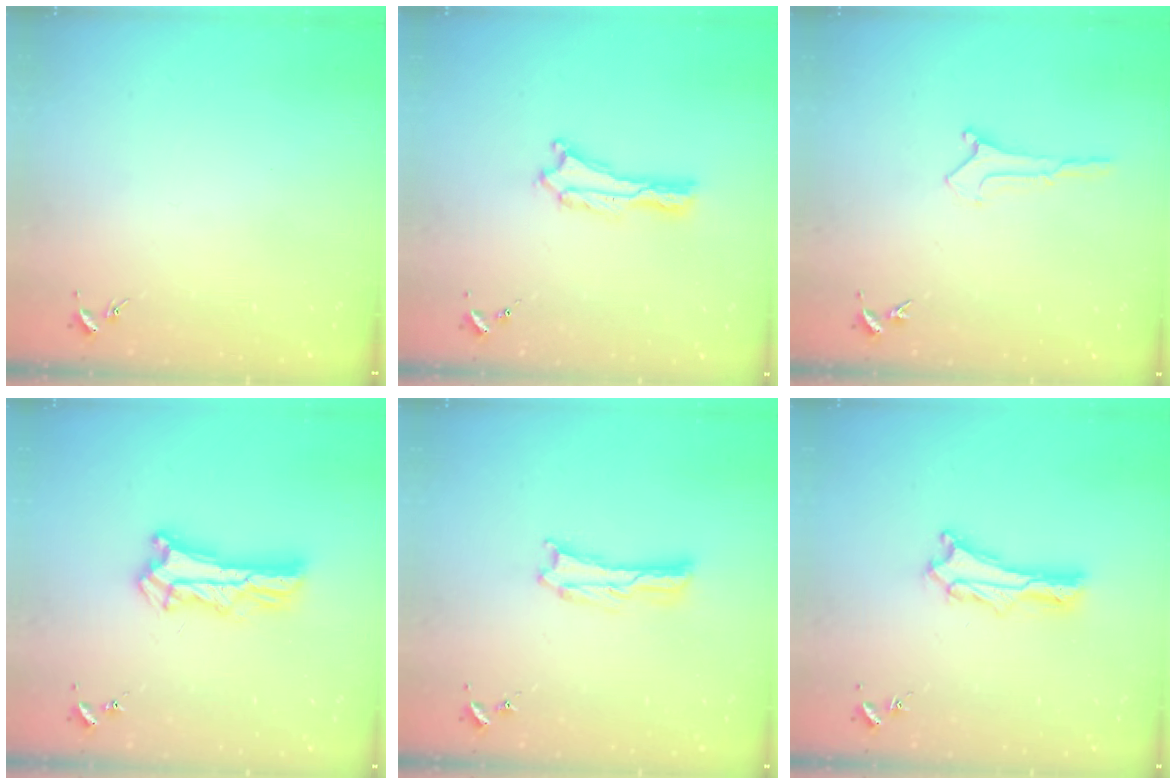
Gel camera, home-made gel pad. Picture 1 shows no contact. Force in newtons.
{"total": 0.7, "press": 0.7, "slide": 0.1}
{"total": 0.0}
{"total": 7.7, "press": 7.7, "slide": 0.7}
{"total": 0.0}
{"total": 2.7, "press": 2.7, "slide": 0.4}